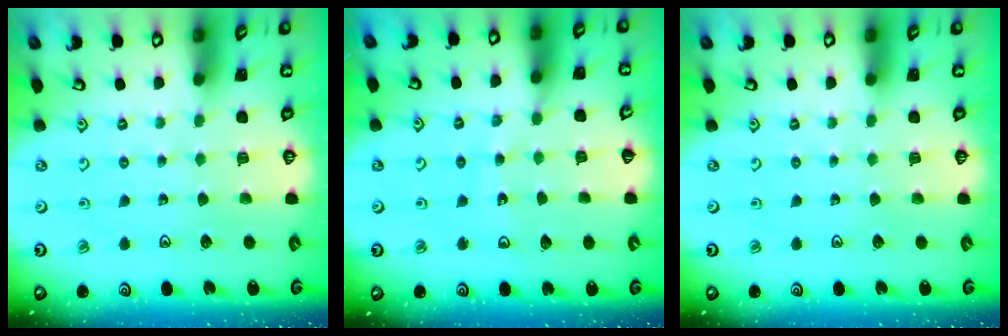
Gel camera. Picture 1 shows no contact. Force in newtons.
{"total": 9.0, "press": 9.0, "slide": 1.0}
{"total": 0.0}